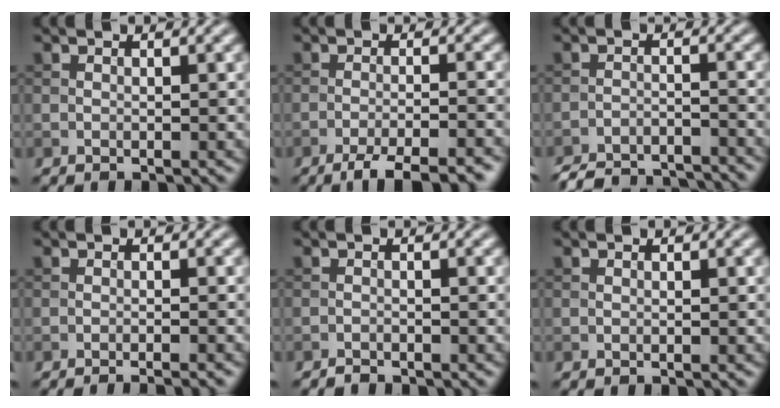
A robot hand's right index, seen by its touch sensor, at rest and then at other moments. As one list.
[{"total": 5.7, "force": [-4.4, 1.0, 3.5], "torque": [-0.051, -0.010, -0.071]}, {"total": 8.2, "force": [-7.9, 1.4, 1.6], "torque": [-0.025, -0.013, -0.124]}, {"total": 2.3, "force": [-1.6, 0.3, 1.6], "torque": [-0.013, 0.003, -0.030]}, {"total": 0.9, "force": [-0.8, 0.1, 0.0], "torque": [0.003, 0.001, -0.018]}, {"total": 0.0}]